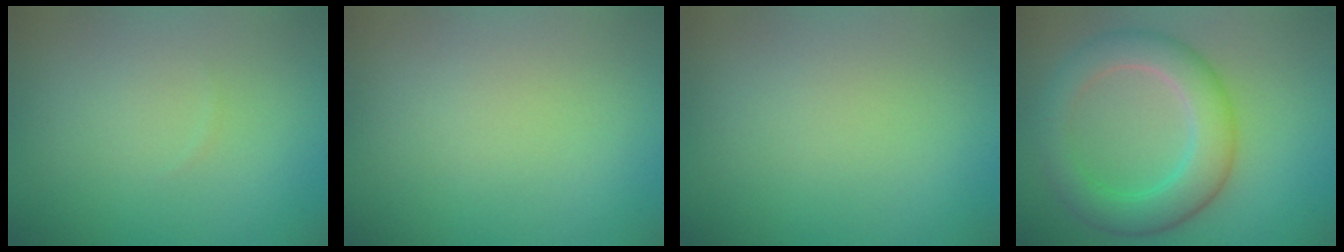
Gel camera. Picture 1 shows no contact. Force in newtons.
{"total": 0.0}
{"total": 0.0}
{"total": 5.7, "press": 5.7, "slide": 0.2}